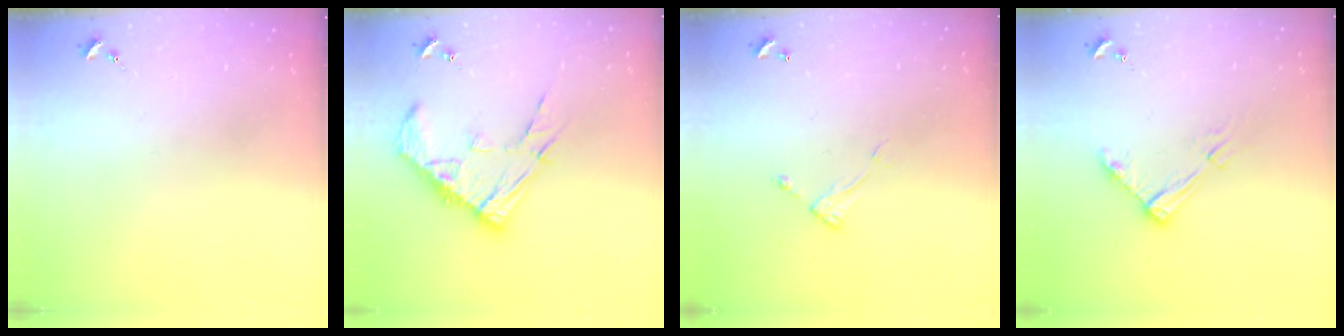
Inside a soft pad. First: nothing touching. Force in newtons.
{"total": 13.3, "press": 13.2, "slide": 1.2}
{"total": 5.0, "press": 5.0, "slide": 0.4}
{"total": 9.1, "press": 9.1, "slide": 0.8}